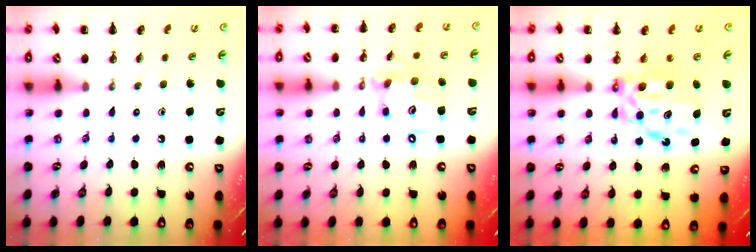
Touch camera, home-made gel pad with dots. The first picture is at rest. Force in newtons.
{"total": 13.2, "press": 12.9, "slide": 3.1}
{"total": 8.7, "press": 8.6, "slide": 1.4}